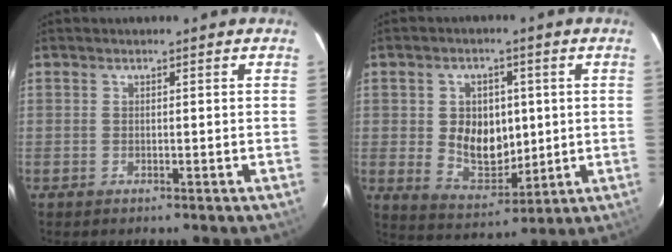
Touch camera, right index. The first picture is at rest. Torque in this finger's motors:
{"motor_torque": [0.28, 0.26, 0.13, 0.05]}